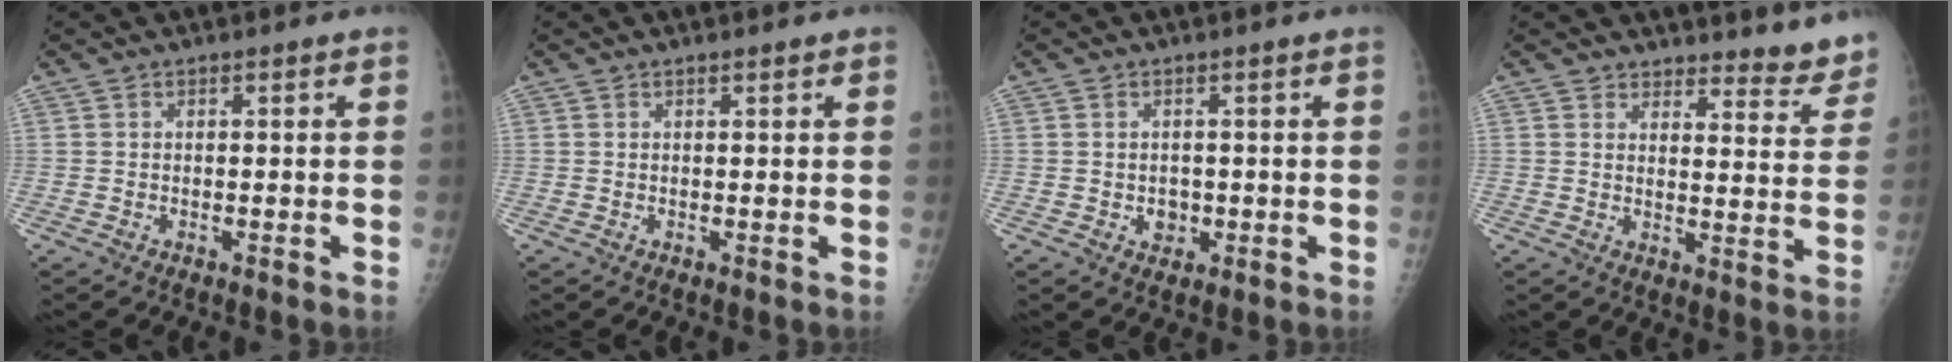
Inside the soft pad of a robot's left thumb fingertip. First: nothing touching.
{"total": 0.6, "force": [0.5, 0.1, 0.4], "torque": [-0.005, -0.001, 0.007]}
{"total": 2.1, "force": [-0.3, 1.9, 1.0], "torque": [-0.004, 0.002, 0.001]}
{"total": 9.6, "force": [9.1, 2.9, 1.0], "torque": [0.031, -0.072, 0.092]}